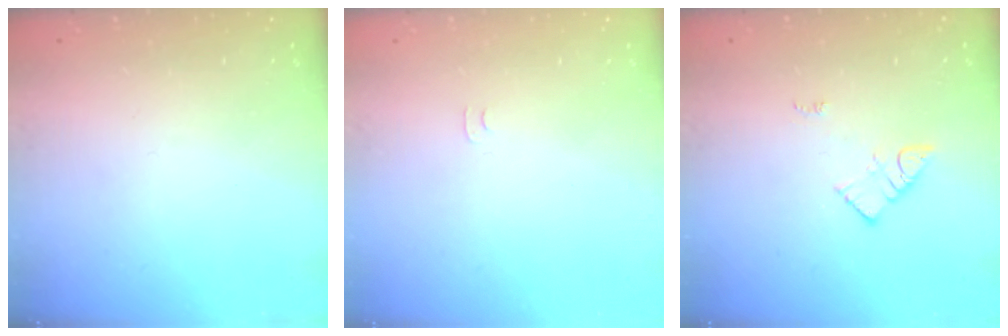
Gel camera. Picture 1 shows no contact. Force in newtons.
{"total": 3.7, "press": 3.7, "slide": 0.4}
{"total": 3.9, "press": 3.8, "slide": 0.4}